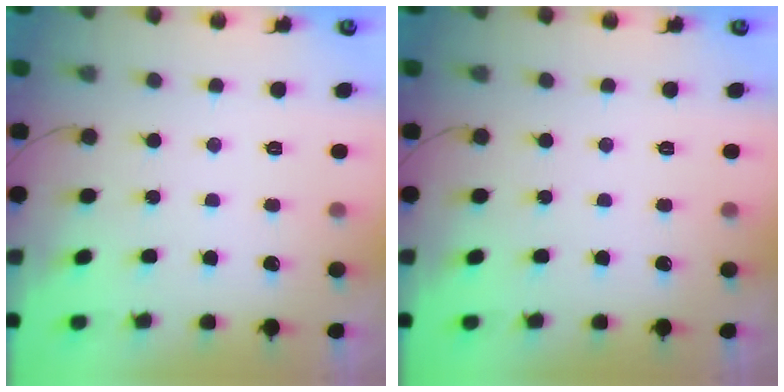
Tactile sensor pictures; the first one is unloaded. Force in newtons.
{"total": 0.0}